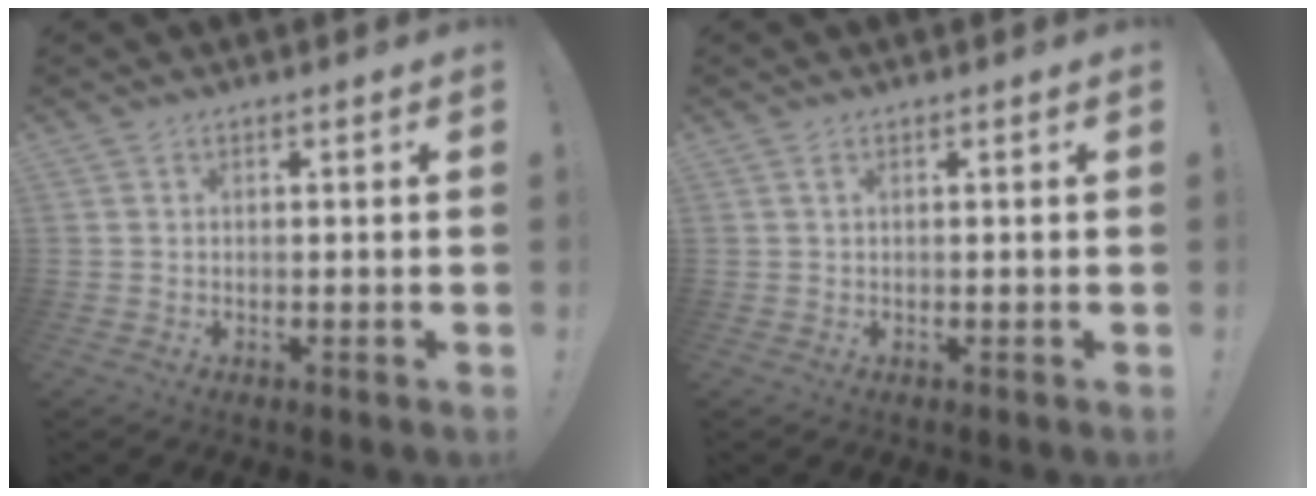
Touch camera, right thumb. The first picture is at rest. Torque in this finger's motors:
{"motor_torque": [0.07, 0.24, 0.04, 0.00, 0.00]}